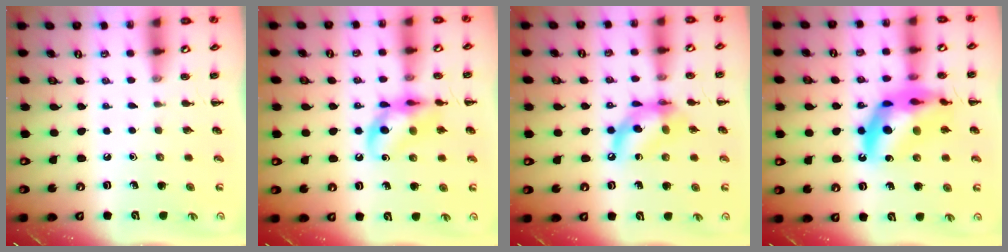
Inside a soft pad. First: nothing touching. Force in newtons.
{"total": 13.3, "press": 13.0, "slide": 2.5}
{"total": 13.0, "press": 12.7, "slide": 3.1}
{"total": 17.1, "press": 16.6, "slide": 4.3}